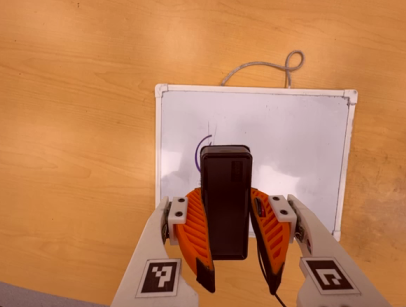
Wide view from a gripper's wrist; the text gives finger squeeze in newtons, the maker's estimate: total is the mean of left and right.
{"total": 7.8, "left": 5.9, "right": 9.7}